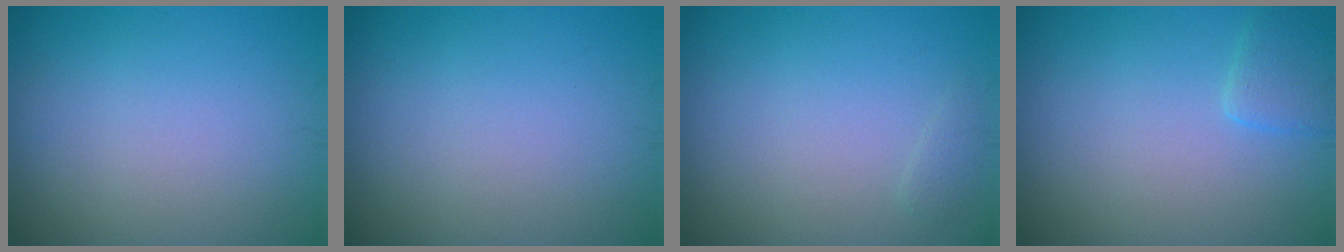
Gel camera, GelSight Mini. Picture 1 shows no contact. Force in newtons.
{"total": 0.0}
{"total": 0.6, "press": 0.6, "slide": 0.1}
{"total": 1.7, "press": 1.7, "slide": 0.1}